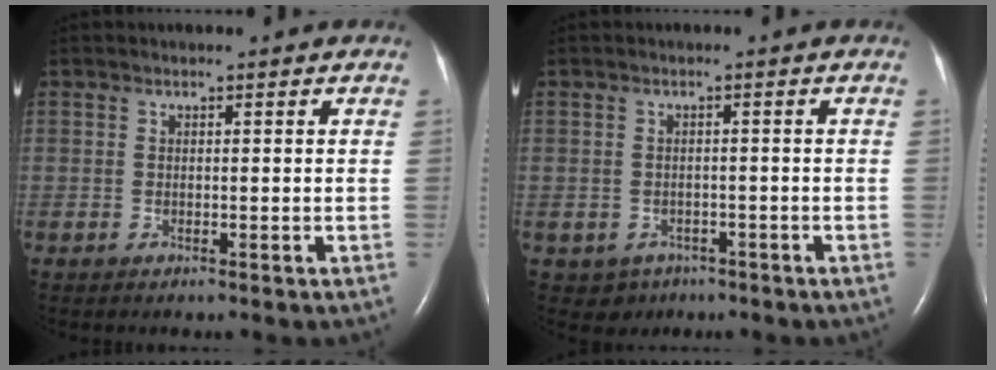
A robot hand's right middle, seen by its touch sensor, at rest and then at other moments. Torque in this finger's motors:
{"motor_torque": [-0.10, 0.01, -0.05, -0.02]}